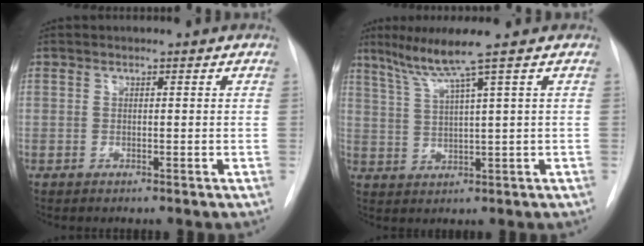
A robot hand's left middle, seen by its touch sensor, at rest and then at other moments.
{"total": 6.2, "force": [4.0, -1.9, 4.4], "torque": [-0.090, 0.002, 0.082]}